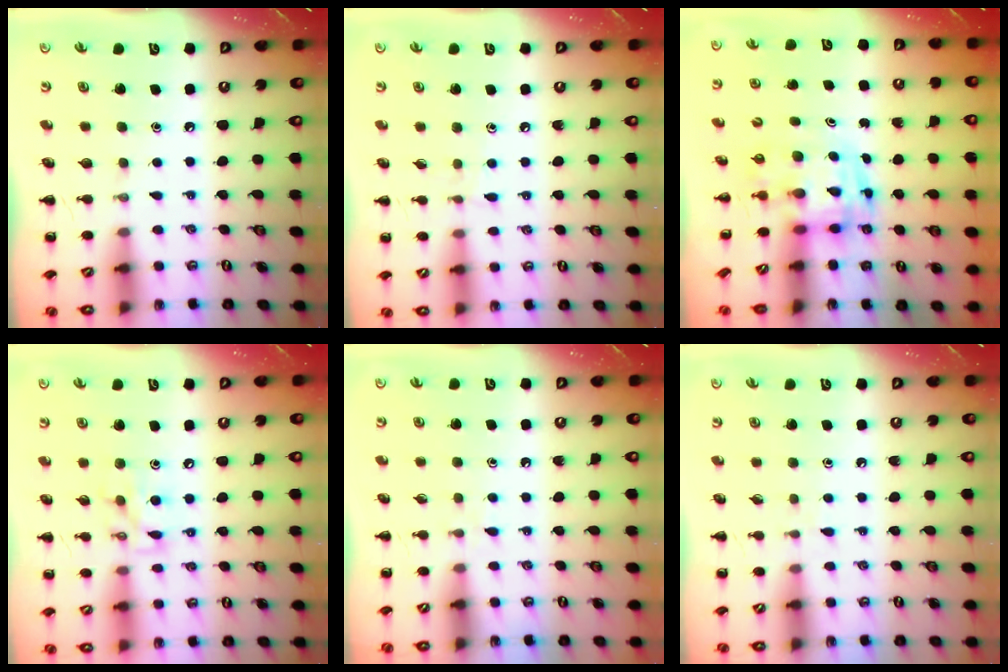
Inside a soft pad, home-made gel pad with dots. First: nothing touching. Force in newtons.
{"total": 3.6, "press": 3.2, "slide": 1.5}
{"total": 3.4, "press": 3.4, "slide": 0.6}
{"total": 9.5, "press": 9.5, "slide": 0.5}
{"total": 3.7, "press": 3.4, "slide": 1.5}
{"total": 3.6, "press": 3.4, "slide": 1.3}